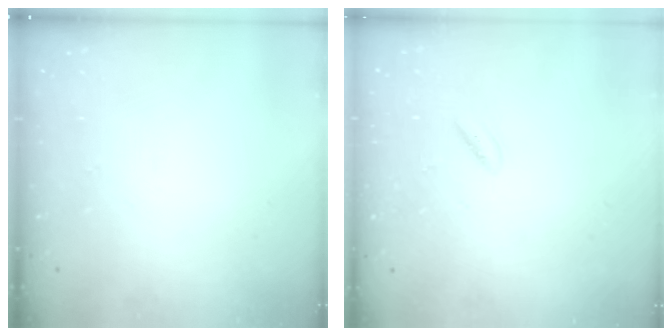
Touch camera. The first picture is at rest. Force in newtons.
{"total": 2.7, "press": 2.6, "slide": 0.7}